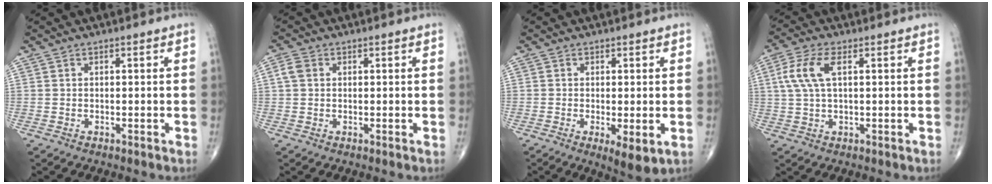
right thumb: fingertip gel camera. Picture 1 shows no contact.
{"total": 2.6, "force": [0.5, 2.0, 1.5], "torque": [-0.033, 0.008, 0.009]}
{"total": 5.3, "force": [-1.3, 1.6, 4.8], "torque": [-0.077, -0.018, -0.019]}
{"total": 6.9, "force": [1.8, 2.8, 6.0], "torque": [-0.148, 0.014, 0.037]}